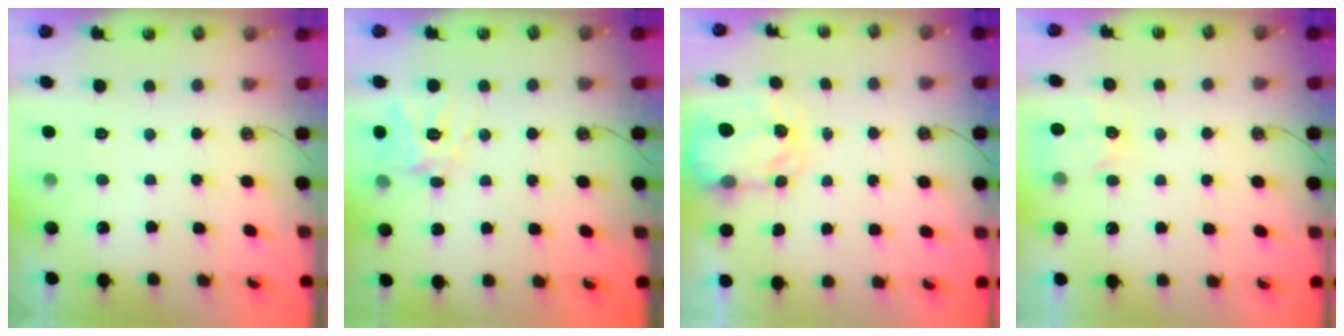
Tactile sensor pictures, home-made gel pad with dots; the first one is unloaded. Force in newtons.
{"total": 13.0, "press": 13.0, "slide": 1.2}
{"total": 3.7, "press": 3.7, "slide": 0.5}
{"total": 5.1, "press": 5.0, "slide": 0.6}